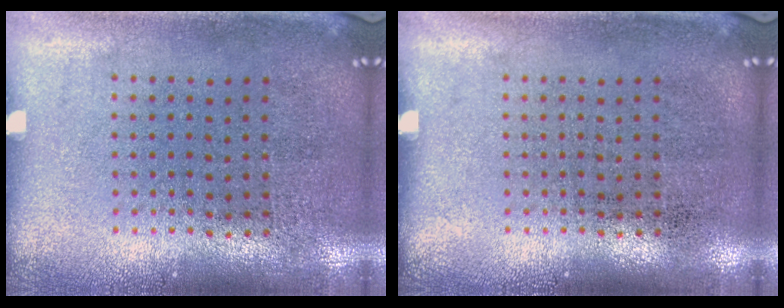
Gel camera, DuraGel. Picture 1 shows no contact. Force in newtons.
{"total": 0.0}